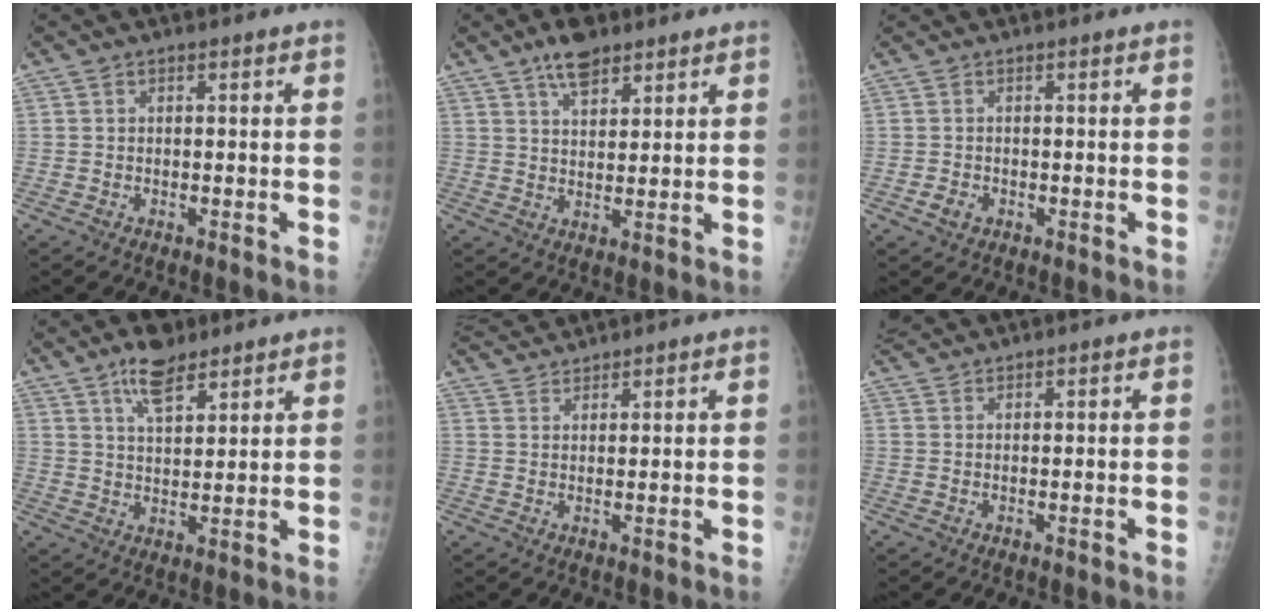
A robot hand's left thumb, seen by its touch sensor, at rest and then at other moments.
{"total": 6.2, "force": [4.4, 2.7, 3.4], "torque": [-0.040, -0.022, 0.075]}
{"total": 1.5, "force": [-0.5, 1.2, 0.7], "torque": [-0.008, 0.003, -0.005]}
{"total": 7.3, "force": [5.1, 3.0, 4.3], "torque": [-0.057, -0.028, 0.089]}
{"total": 4.7, "force": [4.7, 0.3, 0.1], "torque": [-0.001, 0.009, 0.091]}
{"total": 2.6, "force": [2.6, 0.2, 0.3], "torque": [-0.012, 0.014, 0.056]}